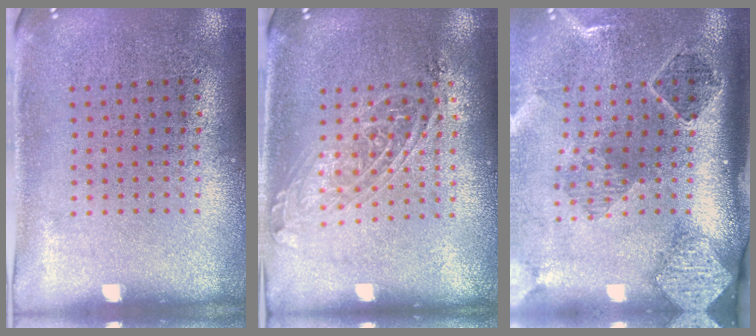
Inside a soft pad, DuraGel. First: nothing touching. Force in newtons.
{"total": 1.4, "press": 1.3, "slide": 0.7}
{"total": 2.8, "press": 1.9, "slide": 2.0}